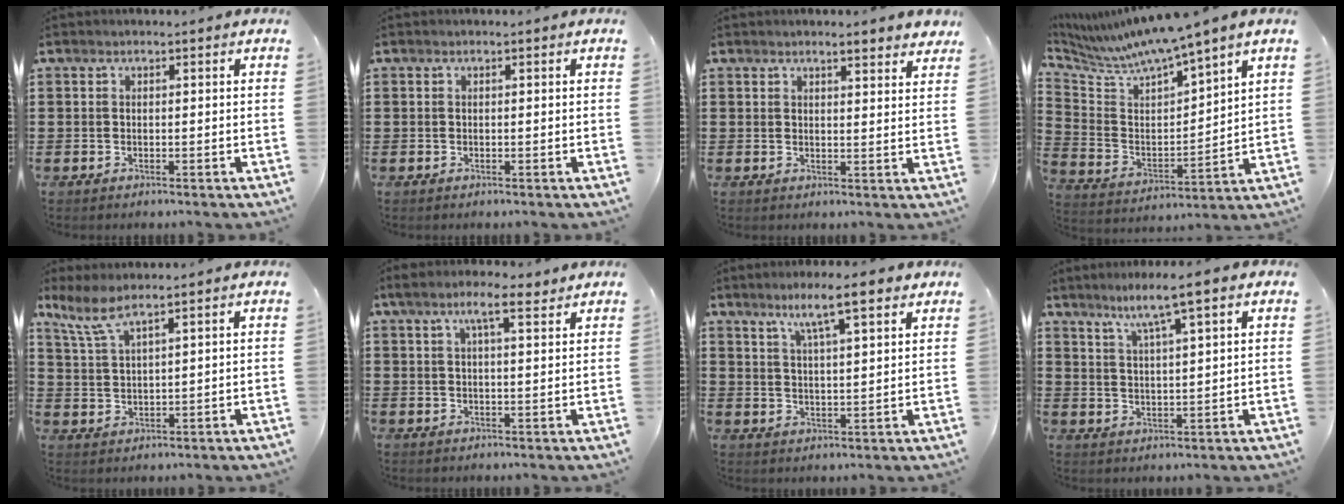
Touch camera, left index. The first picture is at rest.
{"total": 0.0}
{"total": 2.6, "force": [2.5, 0.1, 0.8], "torque": [-0.023, -0.004, 0.047]}
{"total": 6.1, "force": [5.7, -0.6, 2.1], "torque": [-0.069, -0.052, 0.088]}
{"total": 5.4, "force": [4.4, 0.7, 3.2], "torque": [-0.075, -0.007, 0.081]}
{"total": 5.8, "force": [3.6, 1.3, 4.4], "torque": [-0.086, 0.003, 0.060]}
{"total": 6.8, "force": [4.9, 0.5, 4.6], "torque": [-0.087, -0.012, 0.081]}
{"total": 5.7, "force": [4.2, -0.5, 3.8], "torque": [-0.086, -0.015, 0.069]}